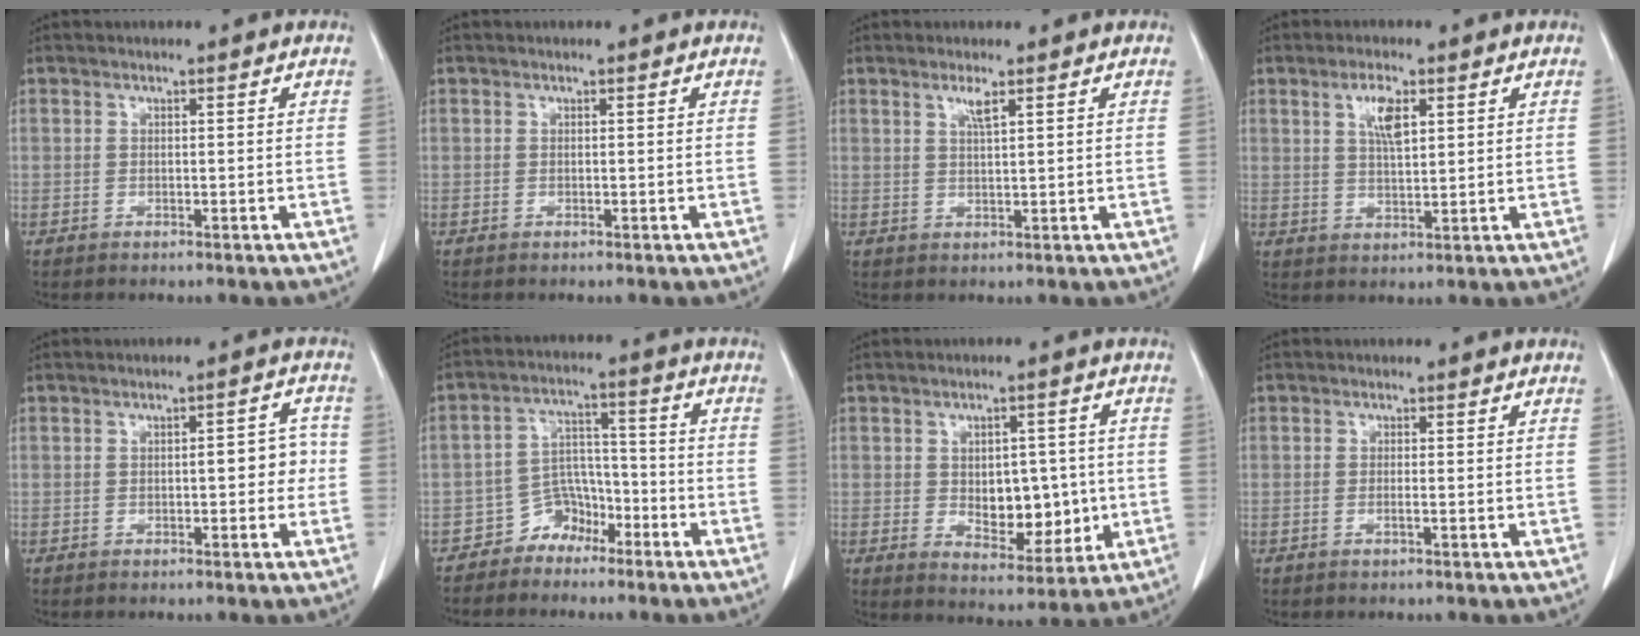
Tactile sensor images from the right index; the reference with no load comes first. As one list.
[{"total": 0.0}, {"total": 2.0, "force": [1.2, -0.1, 1.6], "torque": [-0.035, 0.000, 0.024]}, {"total": 4.7, "force": [2.0, 1.3, 4.0], "torque": [-0.078, 0.002, 0.040]}, {"total": 4.0, "force": [-0.3, 1.6, 3.6], "torque": [-0.041, 0.017, -0.004]}, {"total": 5.6, "force": [-4.1, 3.7, 0.9], "torque": [-0.007, 0.020, -0.069]}, {"total": 8.8, "force": [-0.3, 5.1, 7.1], "torque": [-0.095, 0.001, 0.008]}, {"total": 0.8, "force": [-0.3, -0.1, 0.7], "torque": [-0.015, 0.000, -0.005]}]